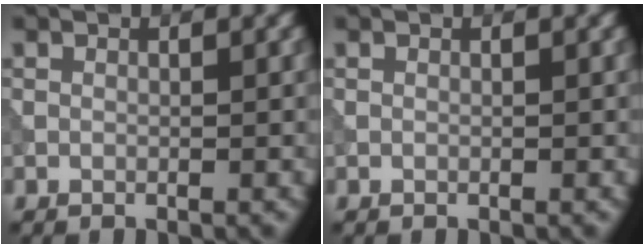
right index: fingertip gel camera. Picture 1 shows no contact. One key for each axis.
{"total": 0.0}